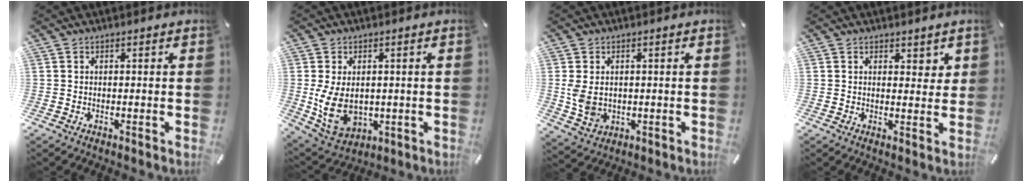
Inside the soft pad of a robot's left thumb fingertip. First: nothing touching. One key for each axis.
{"total": 9.9, "fx": -0.1, "fy": 7.4, "fz": 6.6, "tx": -0.120, "ty": -0.003, "tz": 0.003}
{"total": 5.4, "fx": 0.3, "fy": 4.2, "fz": 3.3, "tx": -0.066, "ty": -0.005, "tz": 0.001}
{"total": 2.8, "fx": 1.9, "fy": 1.8, "fz": 0.8, "tx": 0.012, "ty": -0.011, "tz": 0.027}